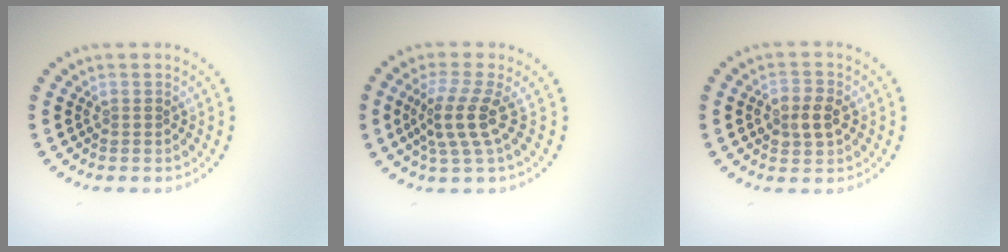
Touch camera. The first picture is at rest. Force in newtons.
{"total": 3.5, "press": 2.6, "slide": 2.3}
{"total": 2.8, "press": 2.8, "slide": 0.1}